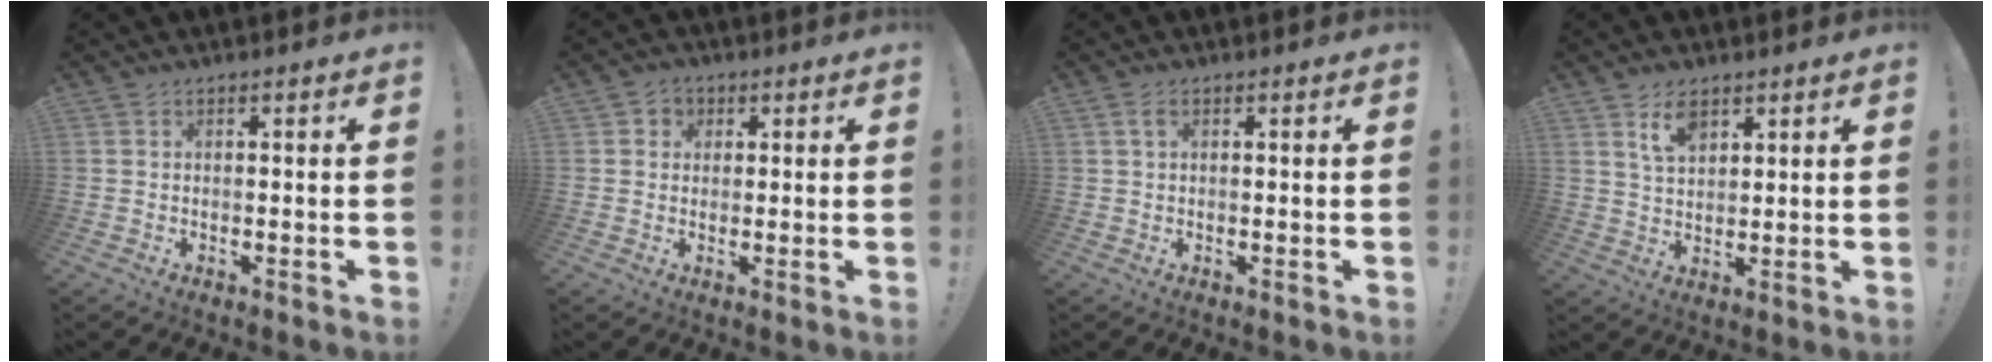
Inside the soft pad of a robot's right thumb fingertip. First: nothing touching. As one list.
[{"total": 3.2, "force": [0.8, 3.0, 0.9], "torque": [-0.007, -0.002, 0.012]}, {"total": 2.2, "force": [1.1, 1.1, 1.6], "torque": [-0.026, 0.000, 0.019]}, {"total": 6.7, "force": [4.1, 3.4, 4.0], "torque": [-0.067, -0.016, 0.075]}]